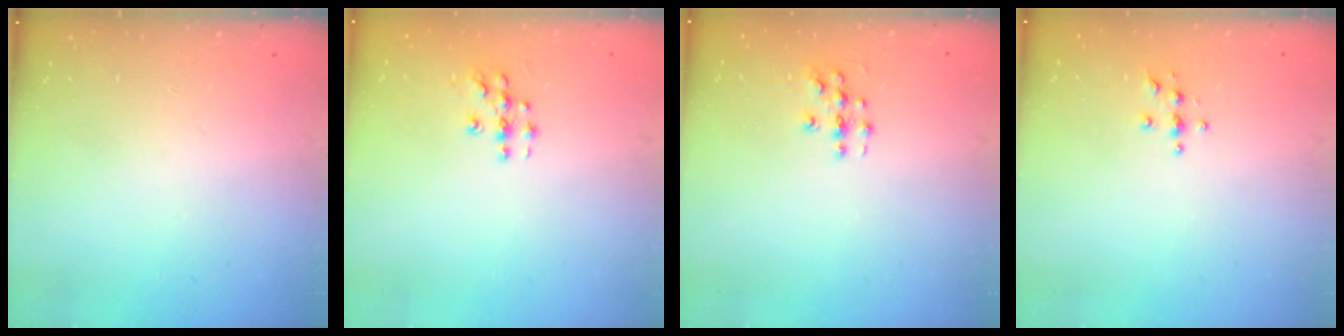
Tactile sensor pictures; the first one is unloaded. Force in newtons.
{"total": 5.4, "press": 5.4, "slide": 0.5}
{"total": 3.6, "press": 3.6, "slide": 0.3}
{"total": 3.9, "press": 3.9, "slide": 0.4}